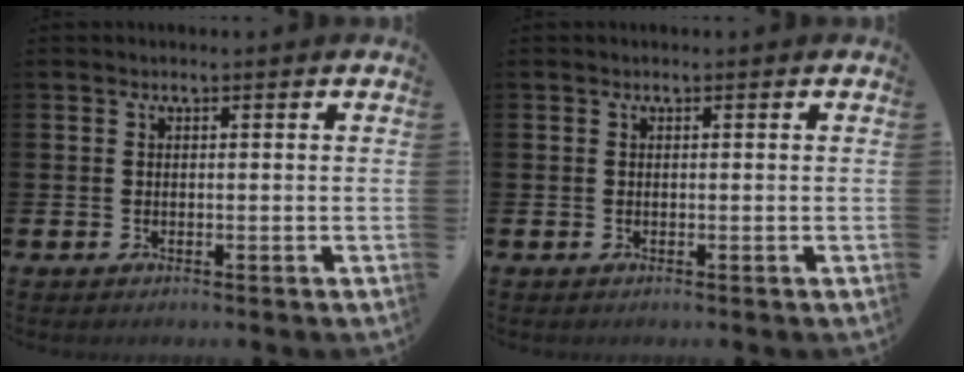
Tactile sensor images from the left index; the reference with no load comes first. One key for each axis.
{"total": 0.0}